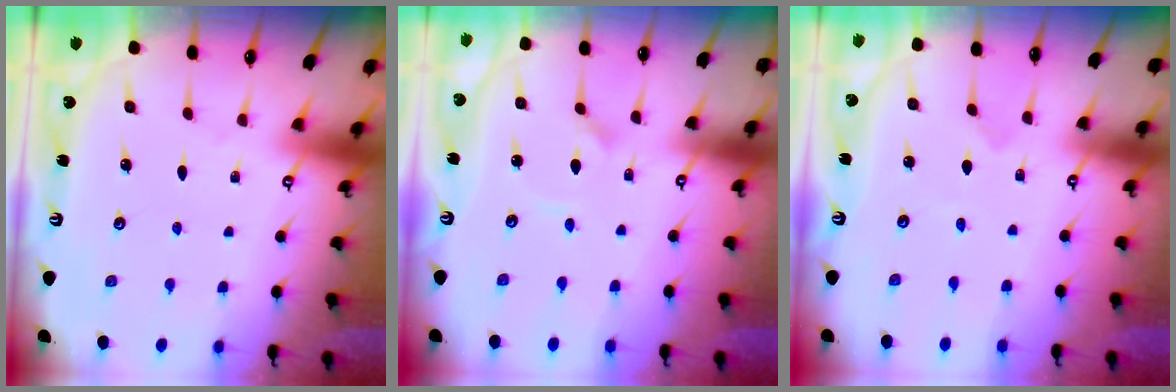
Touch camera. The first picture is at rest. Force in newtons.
{"total": 2.8, "press": 2.8, "slide": 0.2}
{"total": 0.0}